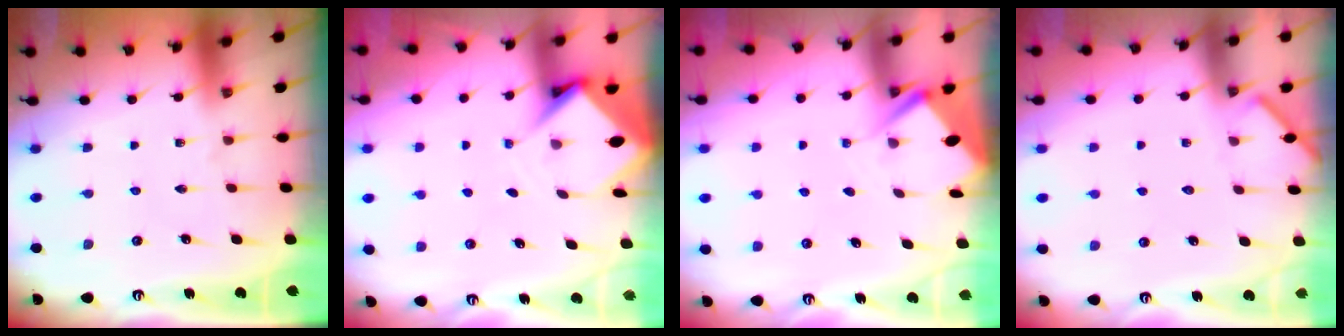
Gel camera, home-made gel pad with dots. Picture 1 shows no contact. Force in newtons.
{"total": 4.8, "press": 4.8, "slide": 0.2}
{"total": 2.9, "press": 2.8, "slide": 0.3}
{"total": 1.7, "press": 1.6, "slide": 0.1}